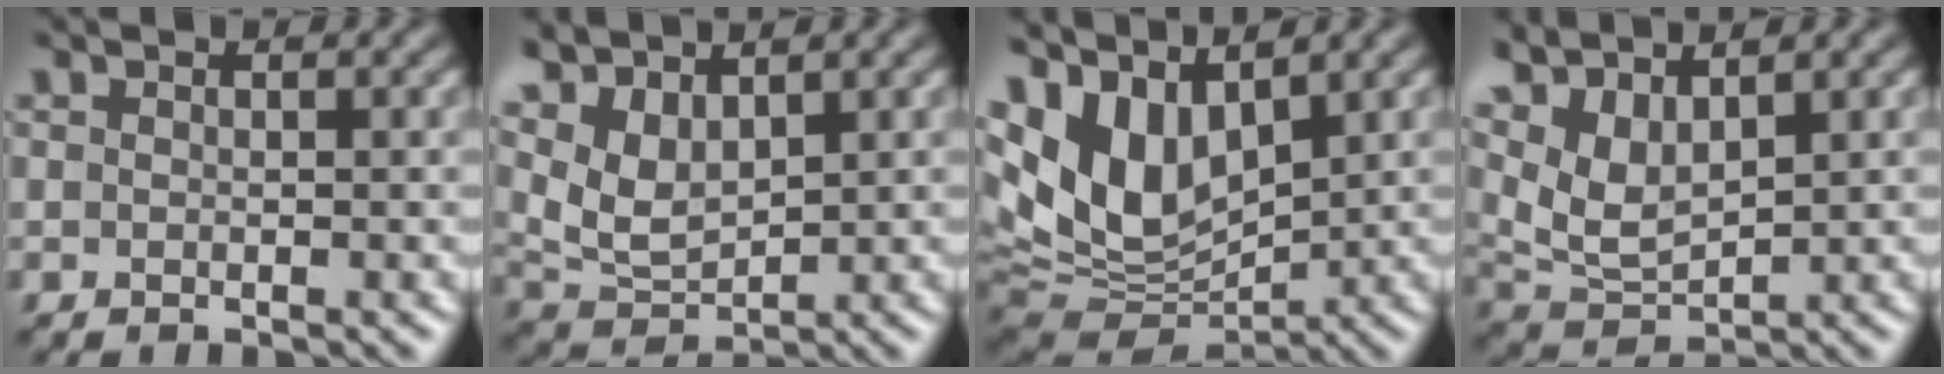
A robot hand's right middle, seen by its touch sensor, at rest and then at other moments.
{"total": 5.1, "force": [3.4, 2.5, 2.9], "torque": [-0.073, 0.001, 0.071]}
{"total": 10.1, "force": [4.0, 5.9, 7.2], "torque": [-0.154, -0.004, 0.078]}
{"total": 5.4, "force": [3.6, 2.3, 3.3], "torque": [-0.083, 0.001, 0.078]}